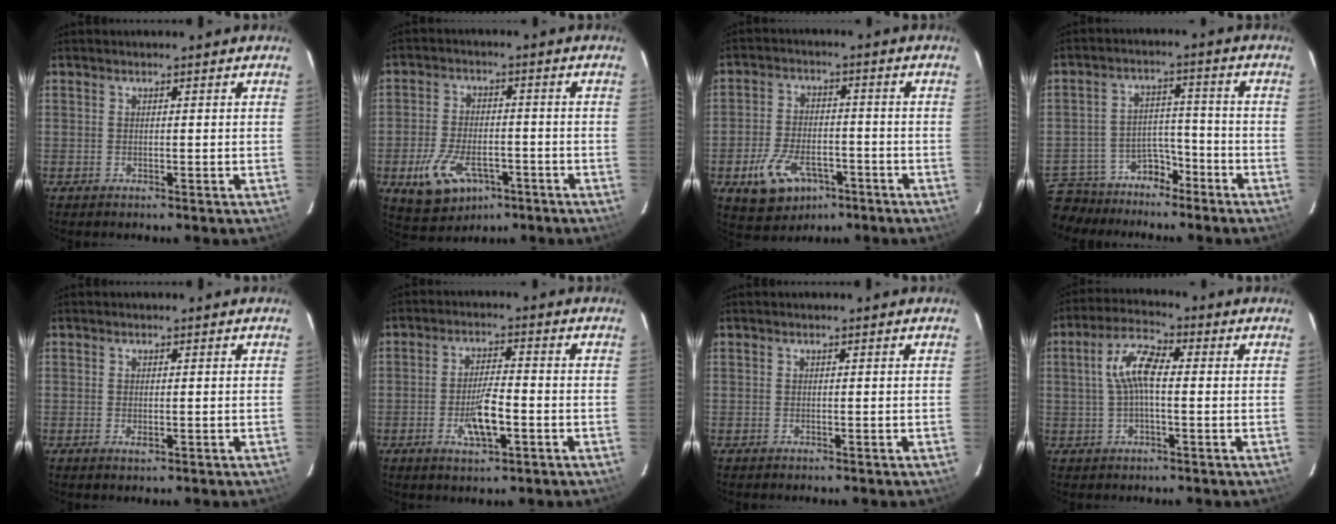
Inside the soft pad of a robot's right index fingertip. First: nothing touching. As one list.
[{"total": 11.9, "force": [-5.8, 7.0, 7.7], "torque": [-0.170, -0.014, -0.090]}, {"total": 11.9, "force": [-6.3, 7.2, 7.2], "torque": [-0.158, -0.006, -0.097]}, {"total": 14.0, "force": [-9.4, 9.3, 4.6], "torque": [-0.133, 0.027, -0.133]}, {"total": 1.2, "force": [-0.1, 0.7, 1.0], "torque": [-0.019, -0.002, 0.000]}, {"total": 6.9, "force": [-2.5, 2.0, 6.1], "torque": [-0.118, -0.004, -0.040]}, {"total": 0.0}, {"total": 7.5, "force": [0.4, 2.9, 6.9], "torque": [-0.142, 0.020, 0.007]}]